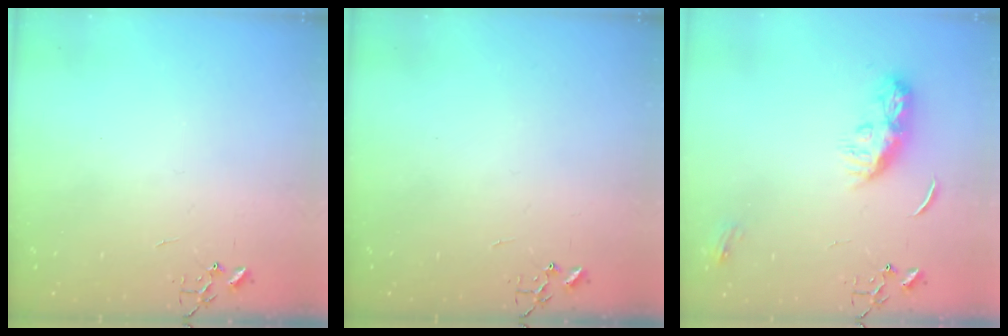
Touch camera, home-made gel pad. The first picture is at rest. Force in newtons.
{"total": 0.0}
{"total": 9.4, "press": 9.4, "slide": 0.2}